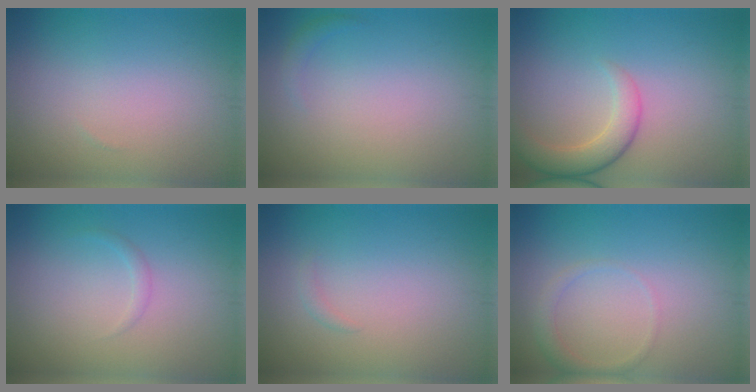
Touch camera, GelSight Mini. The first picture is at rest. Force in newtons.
{"total": 0.8, "press": 0.8, "slide": 0.1}
{"total": 3.4, "press": 3.4, "slide": 0.3}
{"total": 0.7, "press": 0.7, "slide": 0.1}
{"total": 0.6, "press": 0.6, "slide": 0.1}
{"total": 1.4, "press": 1.4, "slide": 0.0}